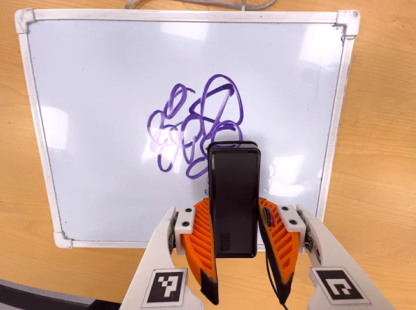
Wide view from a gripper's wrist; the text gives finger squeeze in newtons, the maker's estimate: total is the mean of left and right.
{"total": 4.8, "left": 3.2, "right": 6.3}